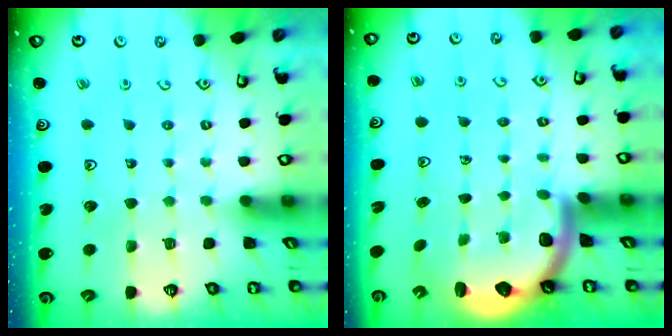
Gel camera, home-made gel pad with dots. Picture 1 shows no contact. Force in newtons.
{"total": 3.0, "press": 2.9, "slide": 0.4}